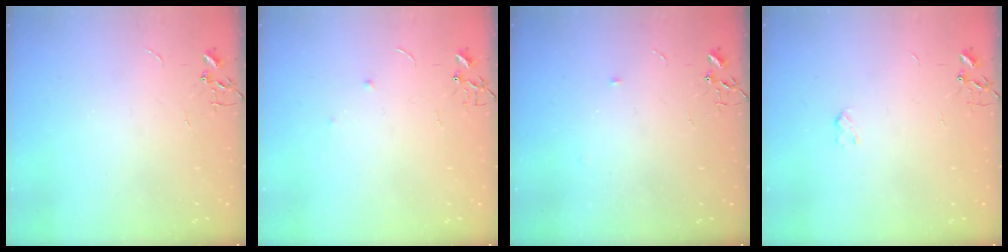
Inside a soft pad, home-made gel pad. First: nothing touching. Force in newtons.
{"total": 4.7, "press": 4.7, "slide": 0.5}
{"total": 3.0, "press": 2.9, "slide": 0.5}
{"total": 2.4, "press": 2.4, "slide": 0.4}